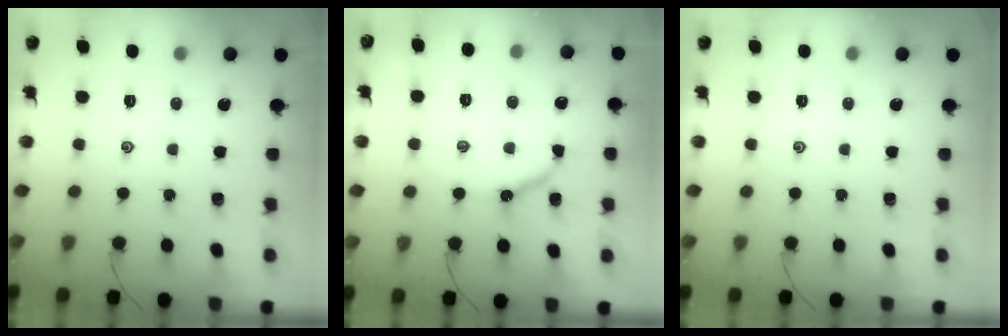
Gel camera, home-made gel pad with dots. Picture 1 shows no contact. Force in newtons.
{"total": 8.5, "press": 8.5, "slide": 0.6}
{"total": 0.0}